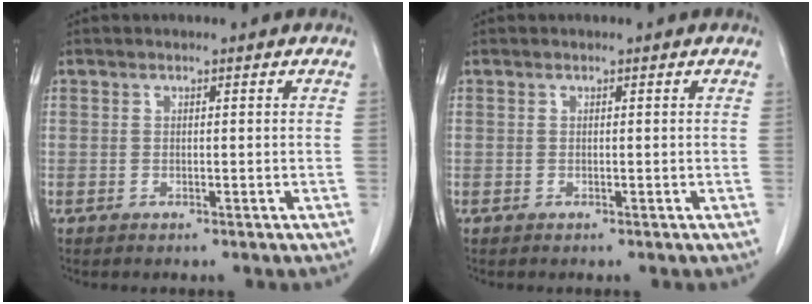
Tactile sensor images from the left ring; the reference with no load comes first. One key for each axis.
{"total": 0.0}